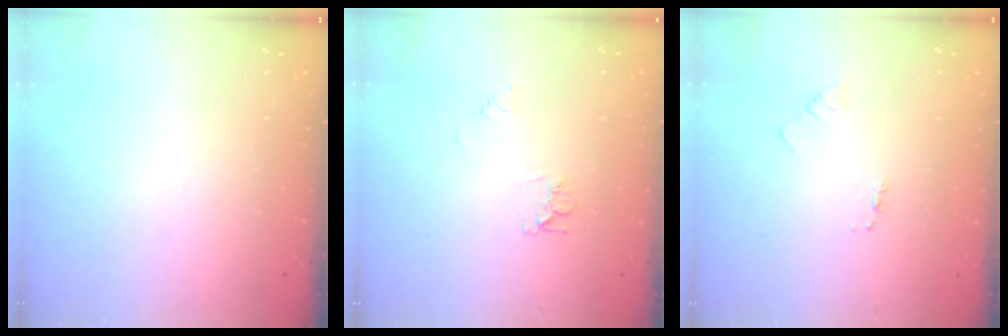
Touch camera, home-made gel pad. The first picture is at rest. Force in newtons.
{"total": 6.3, "press": 6.3, "slide": 0.6}
{"total": 1.8, "press": 1.8, "slide": 0.2}